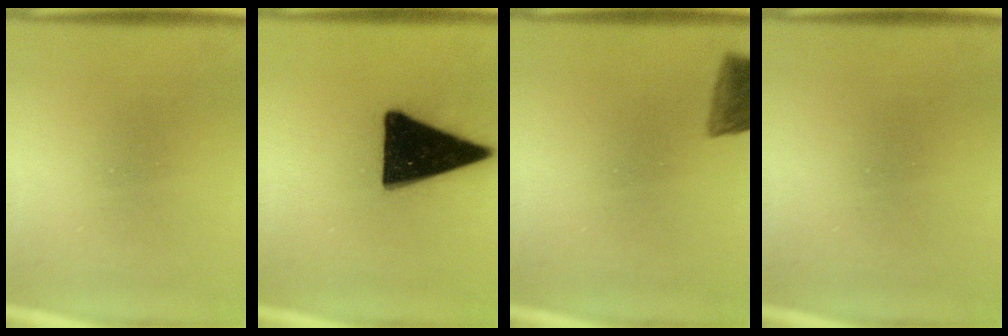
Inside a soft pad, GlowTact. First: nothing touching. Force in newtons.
{"total": 19.1}
{"total": 6.3}
{"total": 0.0}